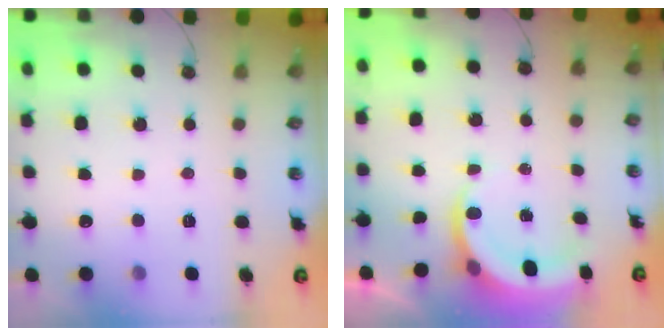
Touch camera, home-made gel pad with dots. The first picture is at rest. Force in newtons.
{"total": 4.7, "press": 4.7, "slide": 0.3}